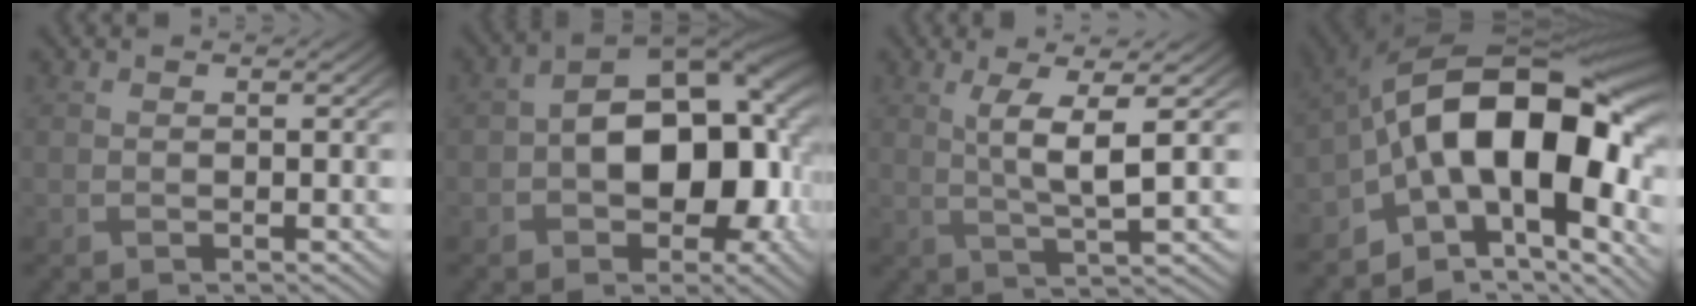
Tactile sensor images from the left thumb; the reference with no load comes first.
{"total": 14.4, "force": [-0.7, 9.0, 11.2], "torque": [-0.164, -0.008, -0.004]}
{"total": 4.9, "force": [1.1, 0.8, 4.7], "torque": [-0.099, 0.004, 0.025]}
{"total": 18.0, "force": [-3.0, 10.3, 14.5], "torque": [-0.215, 0.015, -0.060]}